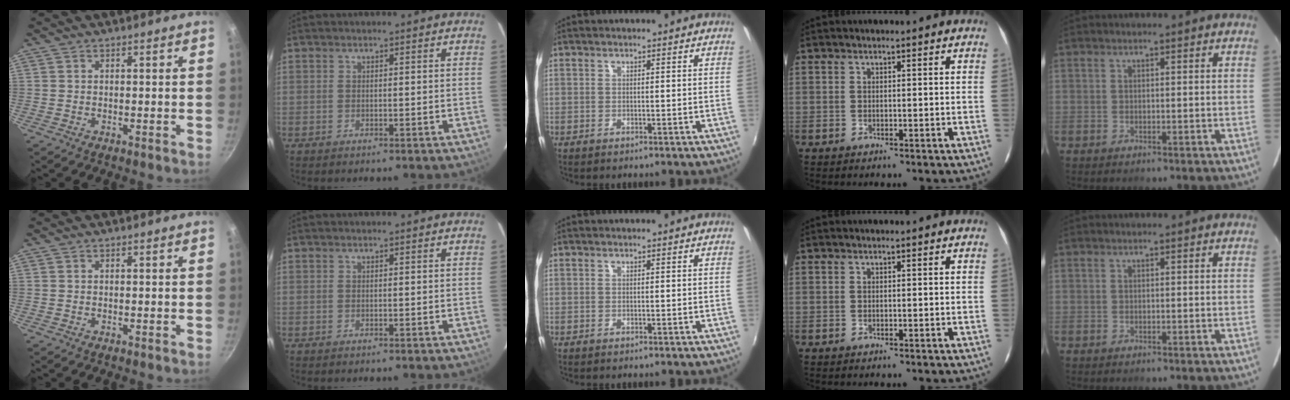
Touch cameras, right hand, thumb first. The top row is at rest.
{}